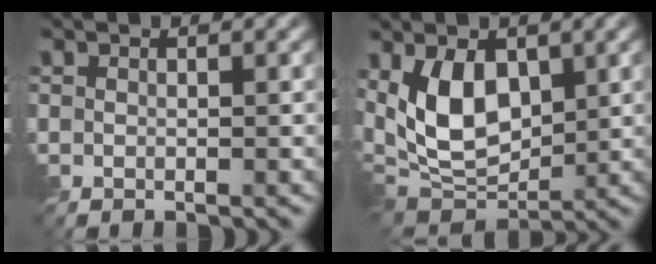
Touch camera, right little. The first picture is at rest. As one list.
[{"total": 7.4, "force": [1.7, 4.2, 5.8], "torque": [-0.112, -0.012, 0.026]}]